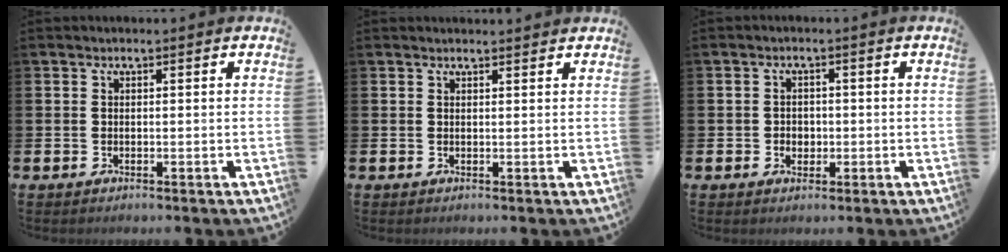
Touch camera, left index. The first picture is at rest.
{"total": 0.9, "force": [0.9, 0.0, 0.1], "torque": [0.008, -0.004, 0.015]}
{"total": 1.8, "force": [-0.2, 1.7, 0.7], "torque": [-0.004, 0.004, -0.010]}